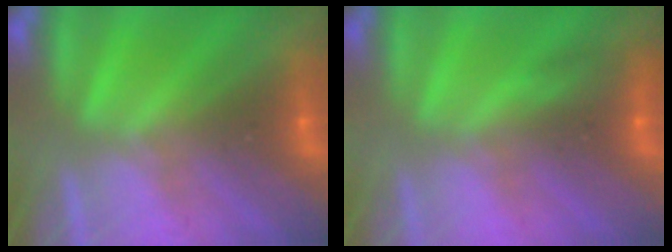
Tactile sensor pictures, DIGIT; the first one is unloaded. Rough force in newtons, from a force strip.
{"total": 3.0}